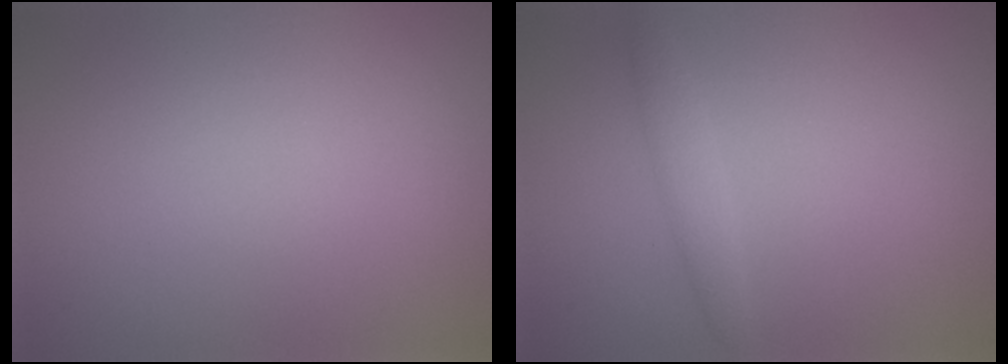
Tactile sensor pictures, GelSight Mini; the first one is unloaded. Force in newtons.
{"total": 1.6, "press": 1.6, "slide": 0.1}